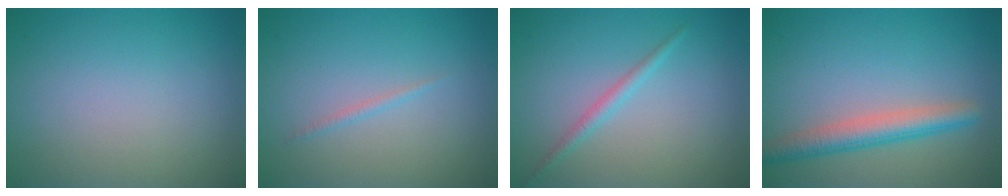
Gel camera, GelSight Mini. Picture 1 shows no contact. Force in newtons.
{"total": 0.6, "press": 0.6, "slide": 0.1}
{"total": 1.3, "press": 1.3, "slide": 0.1}
{"total": 3.9, "press": 3.9, "slide": 0.1}